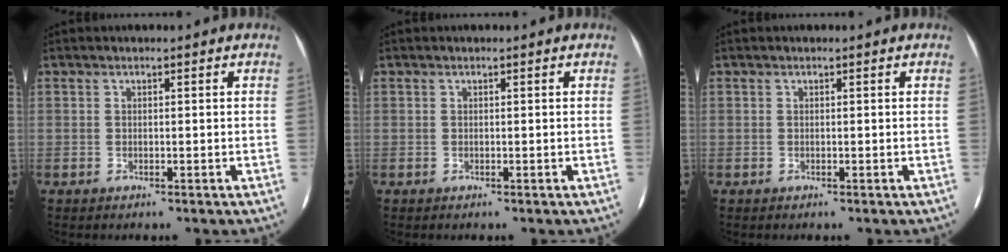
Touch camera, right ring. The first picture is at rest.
{"total": 0.0}
{"total": 0.0}